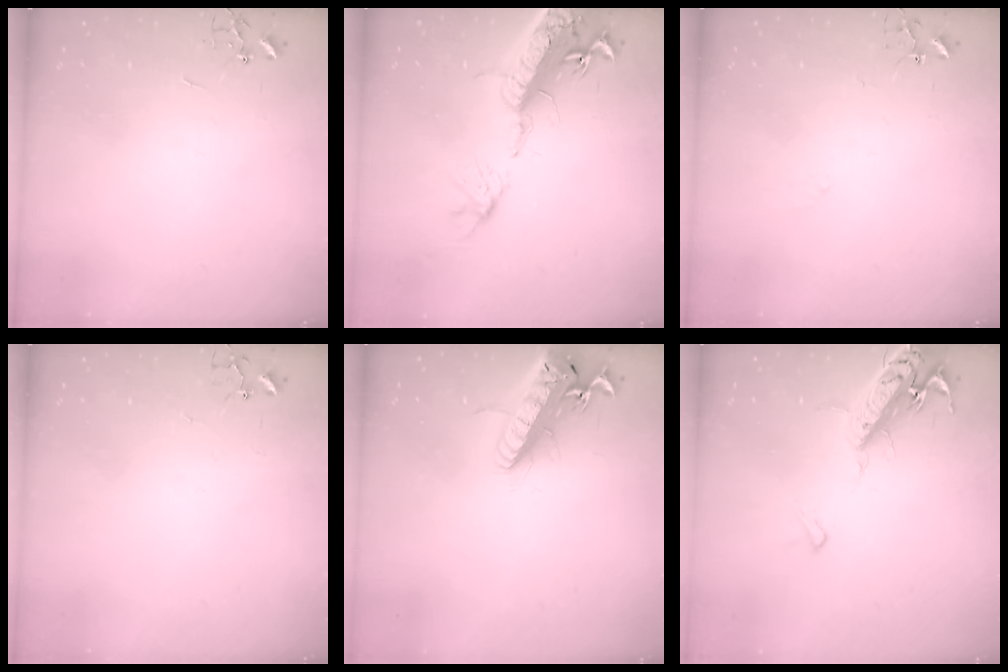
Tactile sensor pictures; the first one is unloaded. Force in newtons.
{"total": 21.7, "press": 21.1, "slide": 4.7}
{"total": 5.2, "press": 5.2, "slide": 0.5}
{"total": 5.5, "press": 5.5, "slide": 0.3}
{"total": 19.8, "press": 19.4, "slide": 4.2}
{"total": 16.1, "press": 15.8, "slide": 3.4}